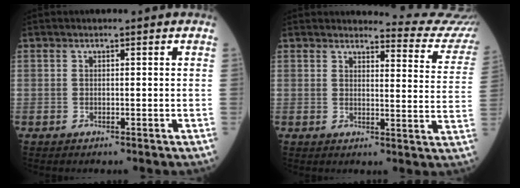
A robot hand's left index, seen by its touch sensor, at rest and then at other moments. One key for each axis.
{"total": 13.1, "fx": 13.1, "fy": 0.1, "fz": 0.9, "tx": 0.011, "ty": -0.105, "tz": 0.115}